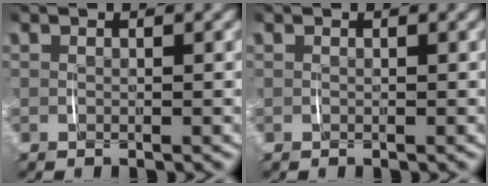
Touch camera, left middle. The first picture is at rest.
{"total": 0.0}